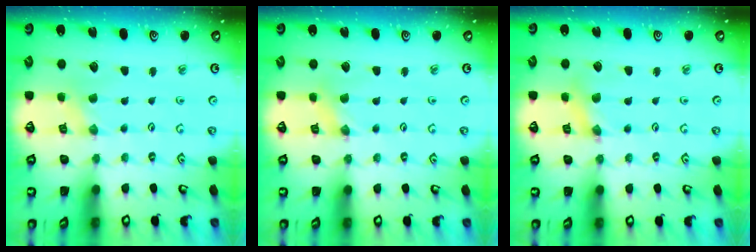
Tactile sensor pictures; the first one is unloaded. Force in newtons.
{"total": 0.0}
{"total": 2.8, "press": 2.8, "slide": 0.4}